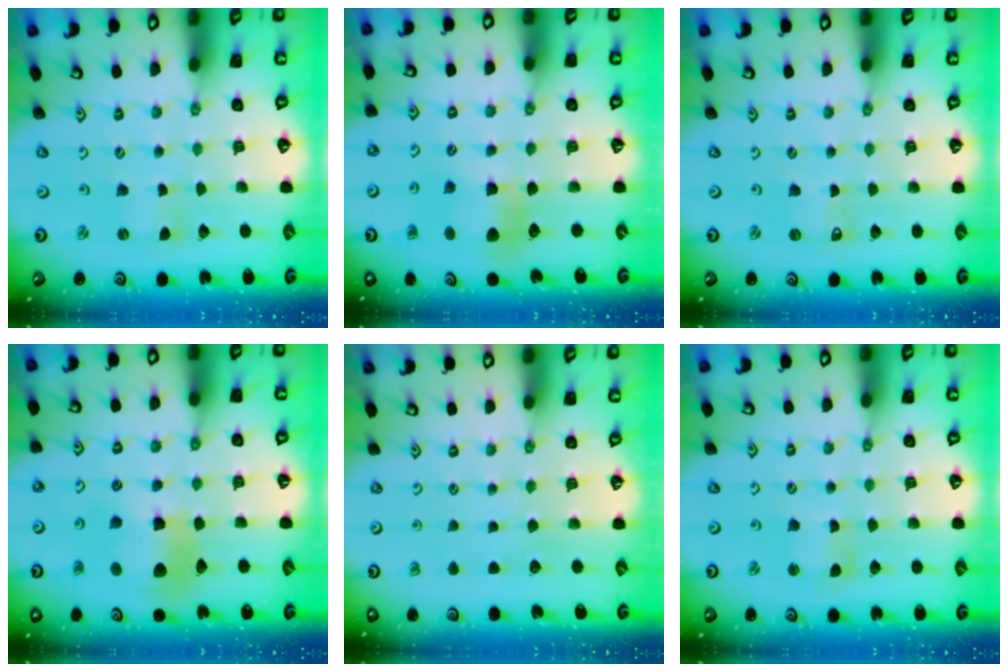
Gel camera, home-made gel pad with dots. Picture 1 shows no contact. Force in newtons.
{"total": 6.2, "press": 6.1, "slide": 0.5}
{"total": 0.6, "press": 0.6, "slide": 0.0}
{"total": 11.8, "press": 11.7, "slide": 1.7}
{"total": 0.0}
{"total": 1.2, "press": 1.1, "slide": 0.3}